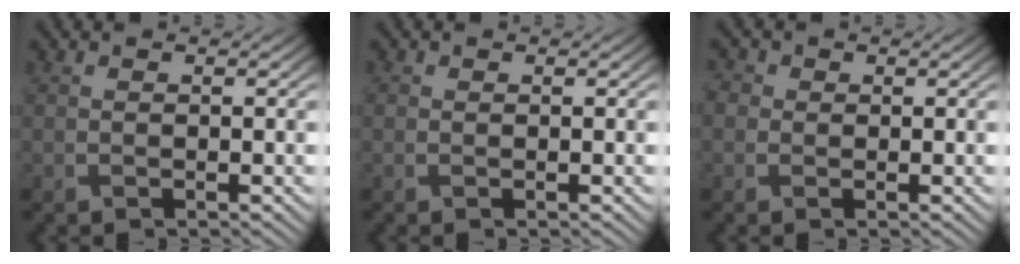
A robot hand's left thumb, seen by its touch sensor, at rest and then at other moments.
{"total": 0.0}
{"total": 1.5, "force": [0.4, 1.4, 0.4], "torque": [-0.017, 0.005, -0.002]}